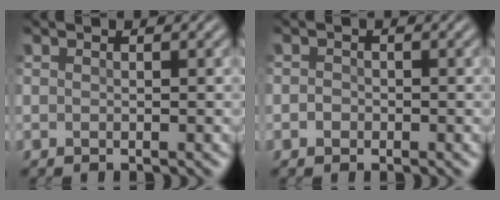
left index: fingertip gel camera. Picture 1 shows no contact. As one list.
[{"total": 0.9, "force": [-0.2, 0.9, 0.1], "torque": [0.001, 0.003, -0.007]}]